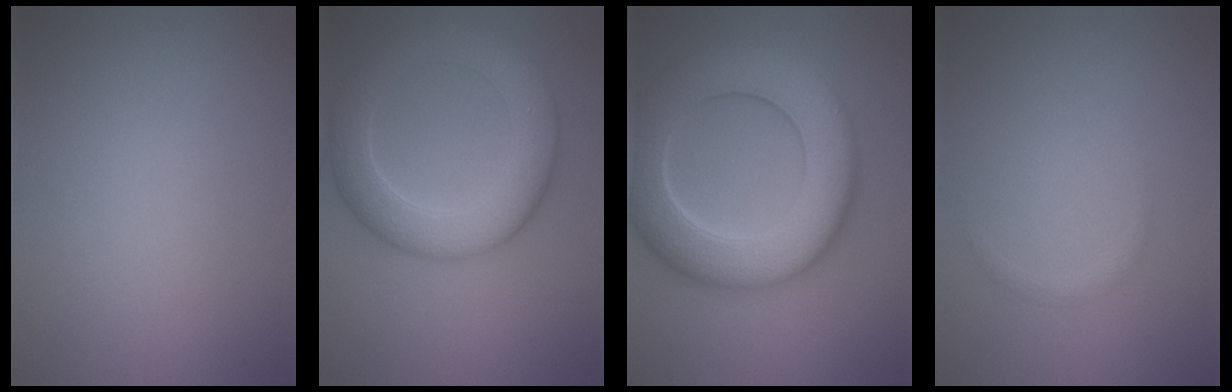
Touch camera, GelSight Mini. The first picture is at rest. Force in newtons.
{"total": 7.0, "press": 7.0, "slide": 0.3}
{"total": 10.3, "press": 10.3, "slide": 0.7}
{"total": 0.7, "press": 0.7, "slide": 0.0}